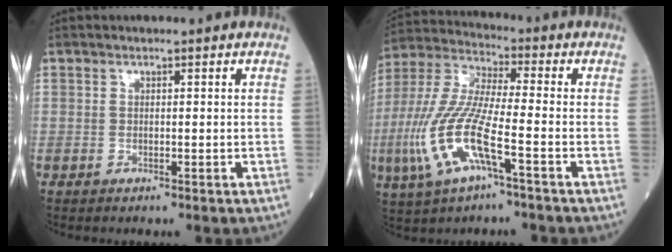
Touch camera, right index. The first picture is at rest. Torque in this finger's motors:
{"motor_torque": [1.21, -0.93, 0.69, 0.20]}